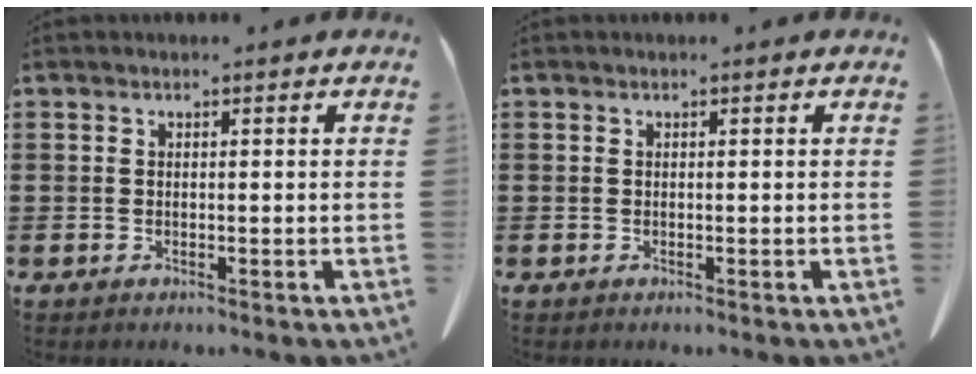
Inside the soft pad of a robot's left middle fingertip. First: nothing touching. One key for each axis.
{"total": 0.0}